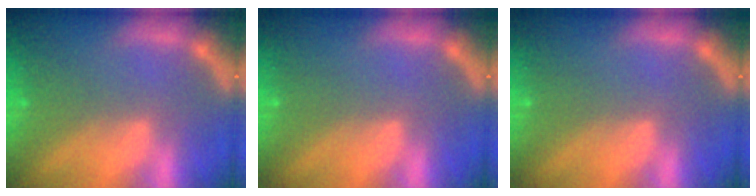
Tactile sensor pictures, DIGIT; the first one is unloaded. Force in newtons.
{"total": 0.0}
{"total": 0.0}